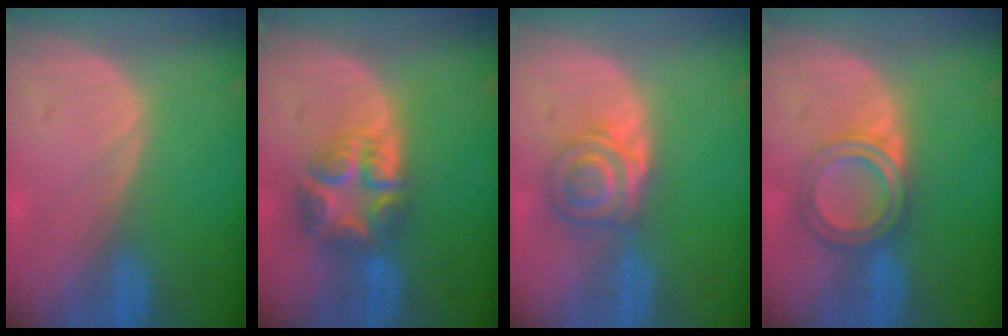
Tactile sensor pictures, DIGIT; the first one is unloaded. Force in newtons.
{"total": 7.9, "press": 6.8, "slide": 4.0}
{"total": 5.7, "press": 5.4, "slide": 2.0}
{"total": 5.2, "press": 5.2, "slide": 0.1}